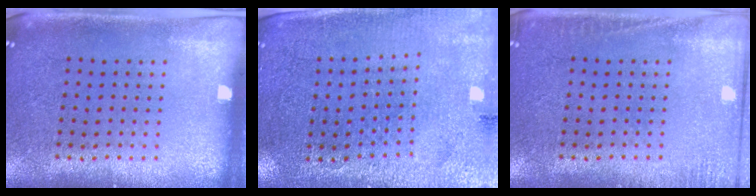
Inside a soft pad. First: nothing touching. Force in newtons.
{"total": 2.8, "press": 2.8, "slide": 0.5}
{"total": 1.9, "press": 1.9, "slide": 0.4}